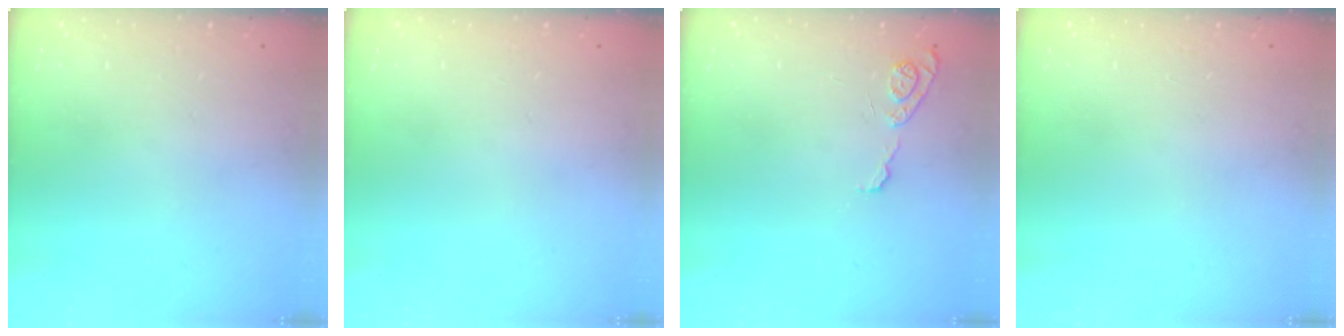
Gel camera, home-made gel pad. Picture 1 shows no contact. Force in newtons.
{"total": 0.0}
{"total": 7.6, "press": 7.5, "slide": 0.8}
{"total": 0.0}